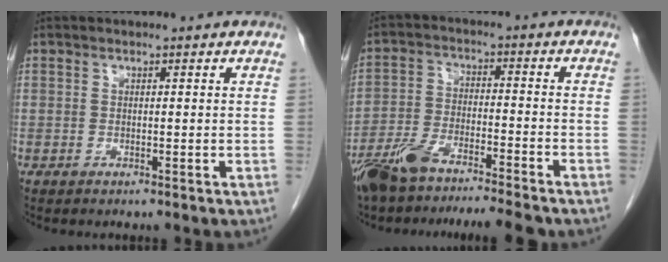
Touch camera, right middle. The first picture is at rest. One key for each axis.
{"total": 12.4, "fx": -10.5, "fy": 1.5, "fz": 6.4, "tx": -0.119, "ty": -0.007, "tz": -0.176}